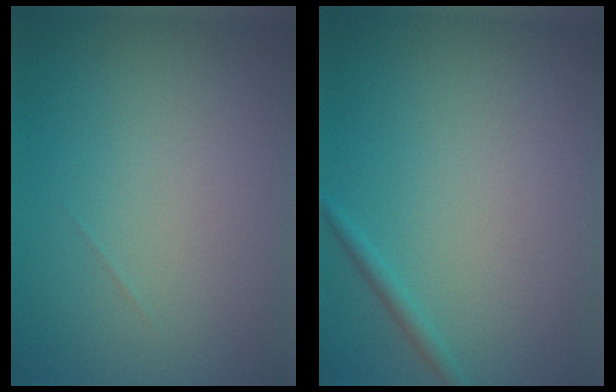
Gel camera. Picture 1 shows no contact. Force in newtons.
{"total": 0.9, "press": 0.9, "slide": 0.1}